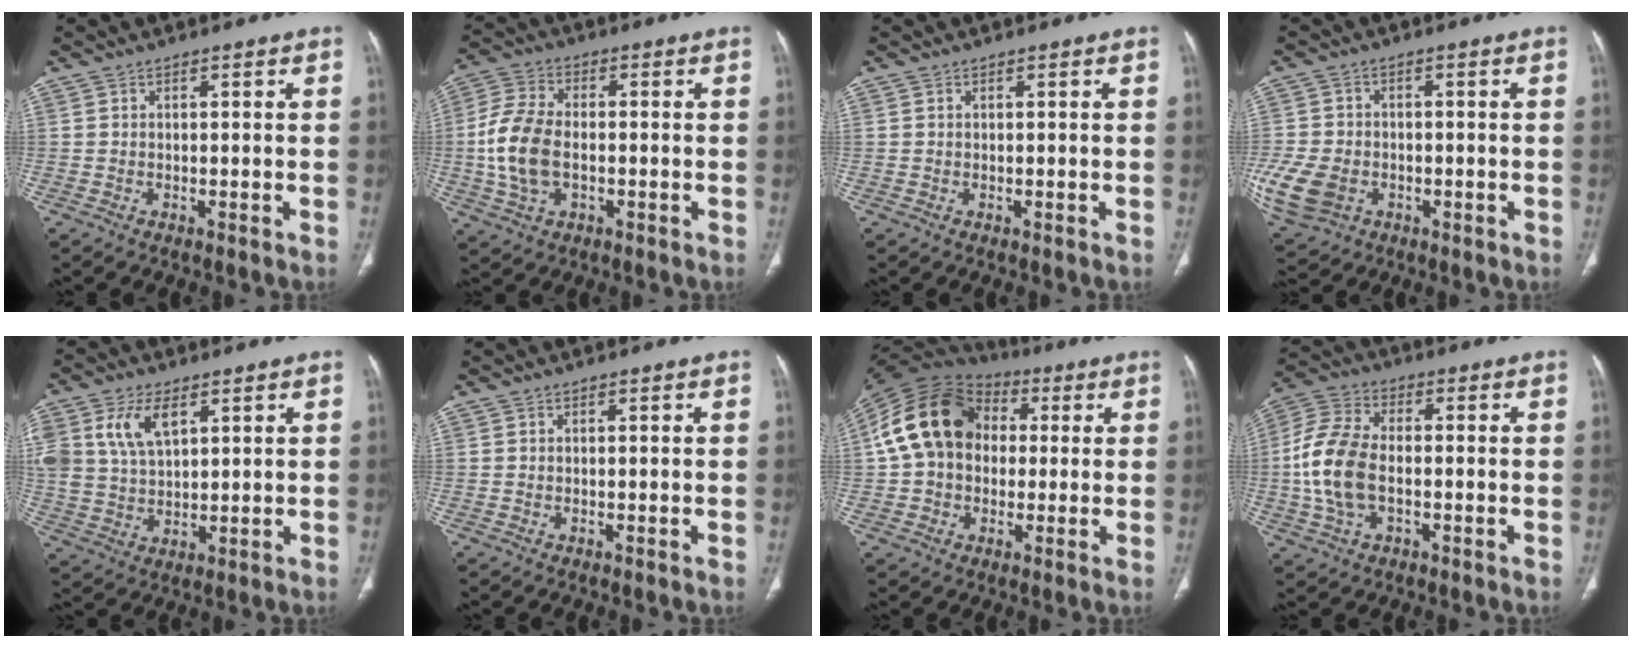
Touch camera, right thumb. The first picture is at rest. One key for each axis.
{"total": 11.4, "fx": -1.2, "fy": 7.1, "fz": 8.9, "tx": -0.189, "ty": 0.013, "tz": -0.026}
{"total": 0.0}
{"total": 12.6, "fx": -3.6, "fy": 9.6, "fz": 7.3, "tx": -0.186, "ty": 0.001, "tz": -0.055}
{"total": 10.2, "fx": 4.3, "fy": 5.8, "fz": 7.2, "tx": -0.139, "ty": -0.005, "tz": 0.089}
{"total": 0.0}
{"total": 17.4, "fx": 2.1, "fy": 13.5, "fz": 10.7, "tx": -0.188, "ty": 0.035, "tz": 0.029}
{"total": 13.0, "fx": -1.5, "fy": 8.0, "fz": 10.2, "tx": -0.220, "ty": 0.020, "tz": -0.032}